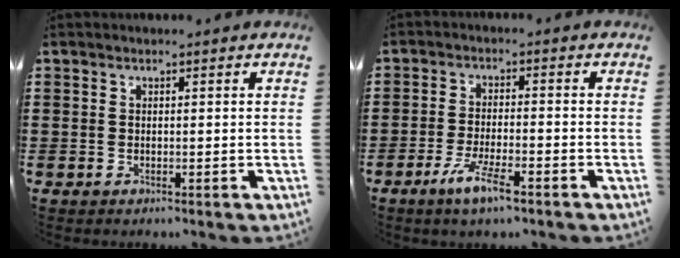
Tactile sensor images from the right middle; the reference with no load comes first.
{"total": 5.5, "force": [-3.4, 0.8, 4.3], "torque": [-0.088, -0.009, -0.062]}